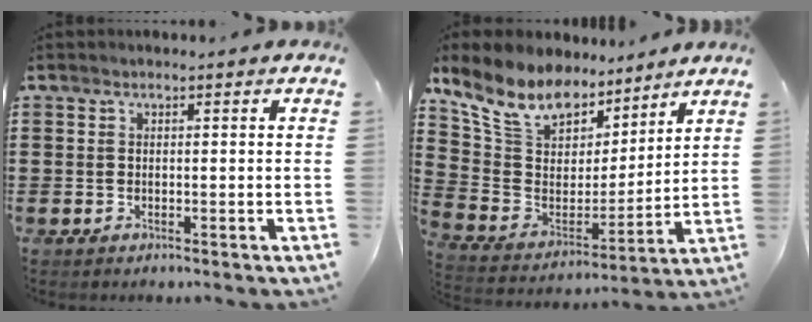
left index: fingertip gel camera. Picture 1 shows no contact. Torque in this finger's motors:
{"motor_torque": [2.14, 0.00, 1.05, 0.21]}